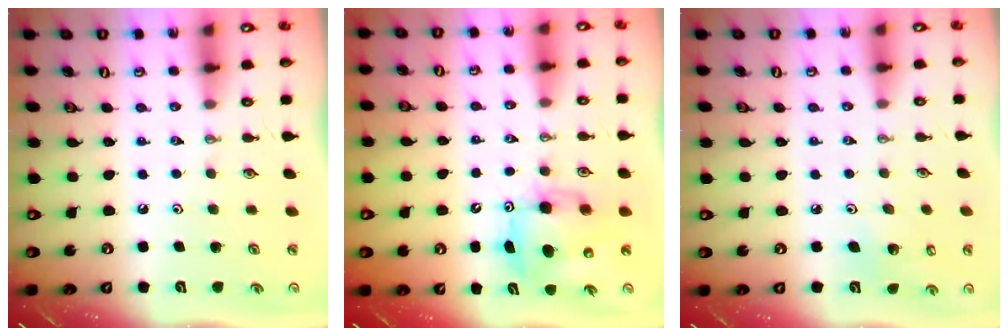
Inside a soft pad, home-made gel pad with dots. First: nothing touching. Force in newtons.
{"total": 7.8, "press": 7.7, "slide": 1.5}
{"total": 3.6, "press": 3.4, "slide": 1.1}